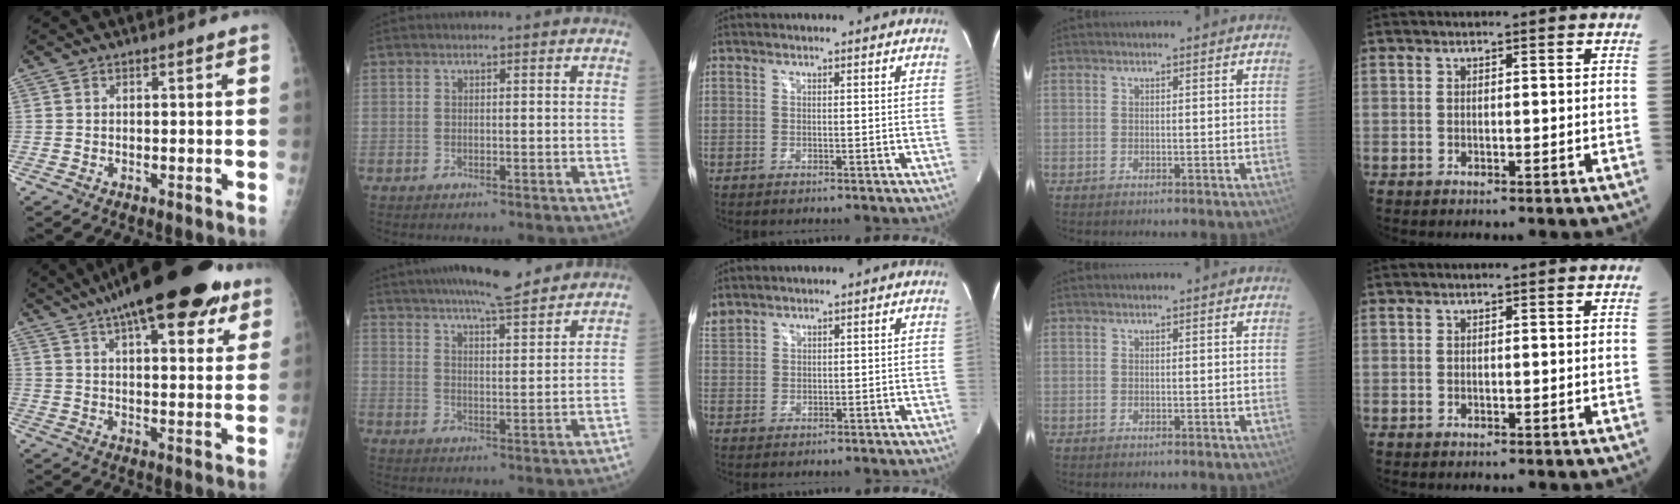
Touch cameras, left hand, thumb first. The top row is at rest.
{"thumb": {"total": 24.3, "force": [15.4, 8.3, 16.9], "torque": [-0.239, -0.007, 0.217]}, "index": {"total": 15.5, "force": [13.7, 1.7, 7.1], "torque": [-0.117, 0.014, 0.200]}, "middle": {"total": 2.7, "force": [2.6, 0.9, 0.5], "torque": [-0.025, 0.020, 0.060]}}